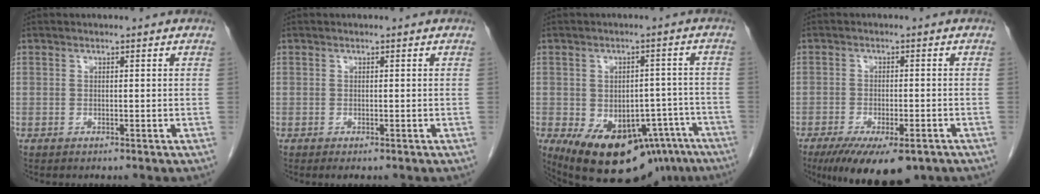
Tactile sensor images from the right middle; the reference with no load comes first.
{"total": 0.8, "force": [-0.5, 0.2, 0.5], "torque": [-0.008, -0.003, -0.004]}
{"total": 18.0, "force": [-11.4, 9.7, 10.0], "torque": [-0.127, 0.014, -0.145]}
{"total": 11.1, "force": [-7.5, 3.9, 7.2], "torque": [-0.115, -0.014, -0.113]}